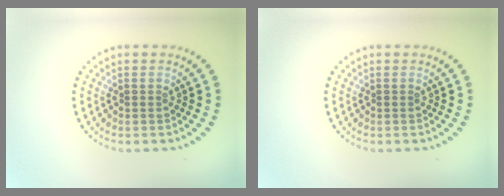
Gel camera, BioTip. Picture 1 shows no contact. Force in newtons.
{"total": 0.0}